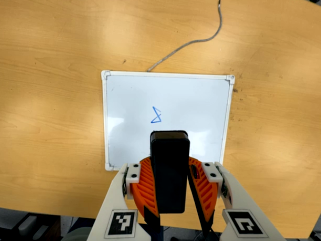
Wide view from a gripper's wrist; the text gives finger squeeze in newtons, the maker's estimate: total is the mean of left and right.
{"total": 10.9, "left": 9.8, "right": 12.1}